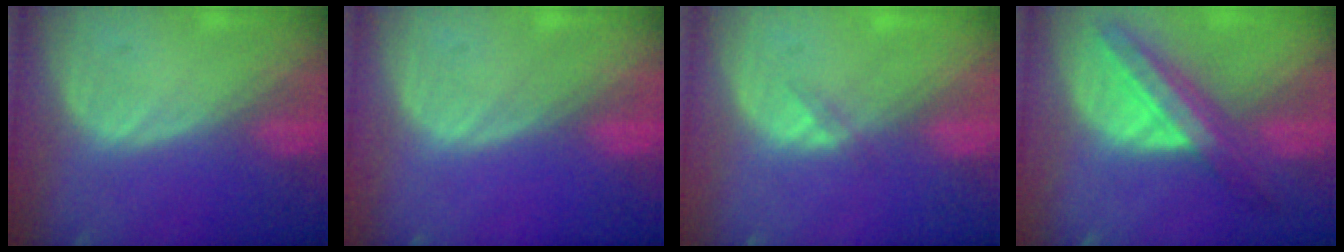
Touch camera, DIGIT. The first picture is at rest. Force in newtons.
{"total": 0.0}
{"total": 1.3, "press": 0.9, "slide": 0.9}
{"total": 8.8, "press": 7.6, "slide": 4.4}